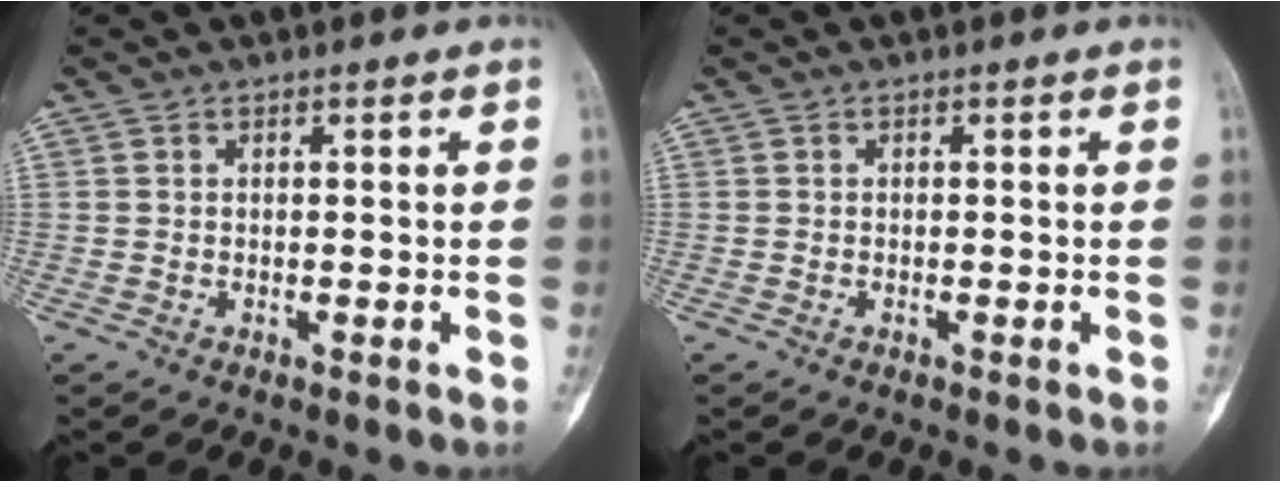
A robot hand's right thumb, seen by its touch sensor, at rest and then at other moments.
{"total": 0.0}